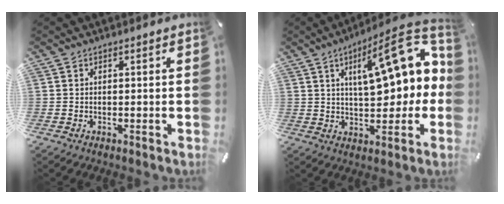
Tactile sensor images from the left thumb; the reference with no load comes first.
{"total": 19.4, "force": [6.2, 8.3, 16.3], "torque": [-0.219, -0.038, 0.095]}